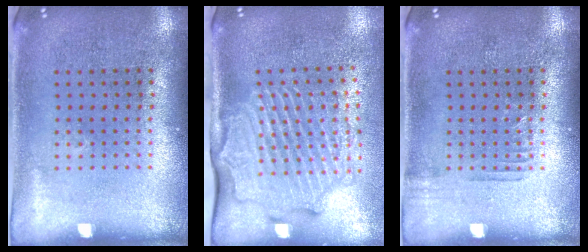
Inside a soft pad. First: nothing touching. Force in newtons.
{"total": 2.7, "press": 2.2, "slide": 1.7}
{"total": 0.8, "press": 0.8, "slide": 0.2}